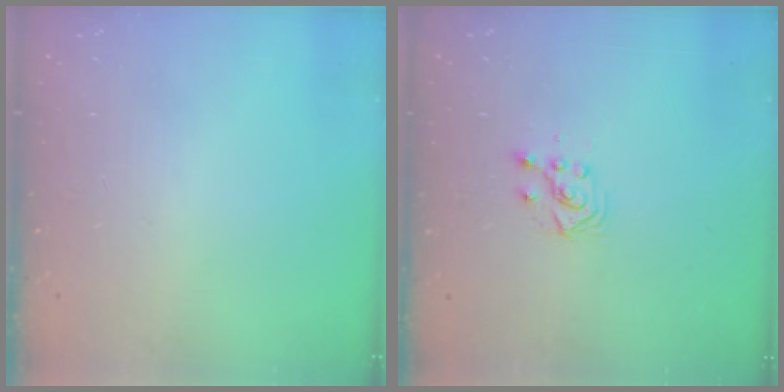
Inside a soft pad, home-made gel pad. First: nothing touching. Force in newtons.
{"total": 5.7, "press": 5.6, "slide": 0.9}